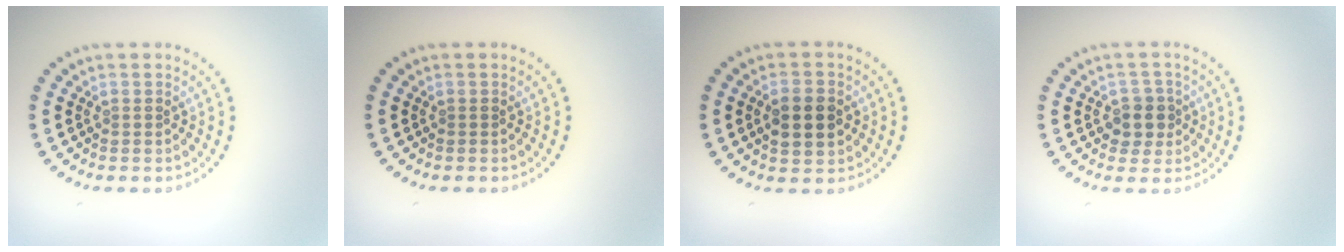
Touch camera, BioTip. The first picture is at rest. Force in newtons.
{"total": 0.0}
{"total": 3.7, "press": 3.7, "slide": 0.3}
{"total": 2.4, "press": 2.2, "slide": 1.0}